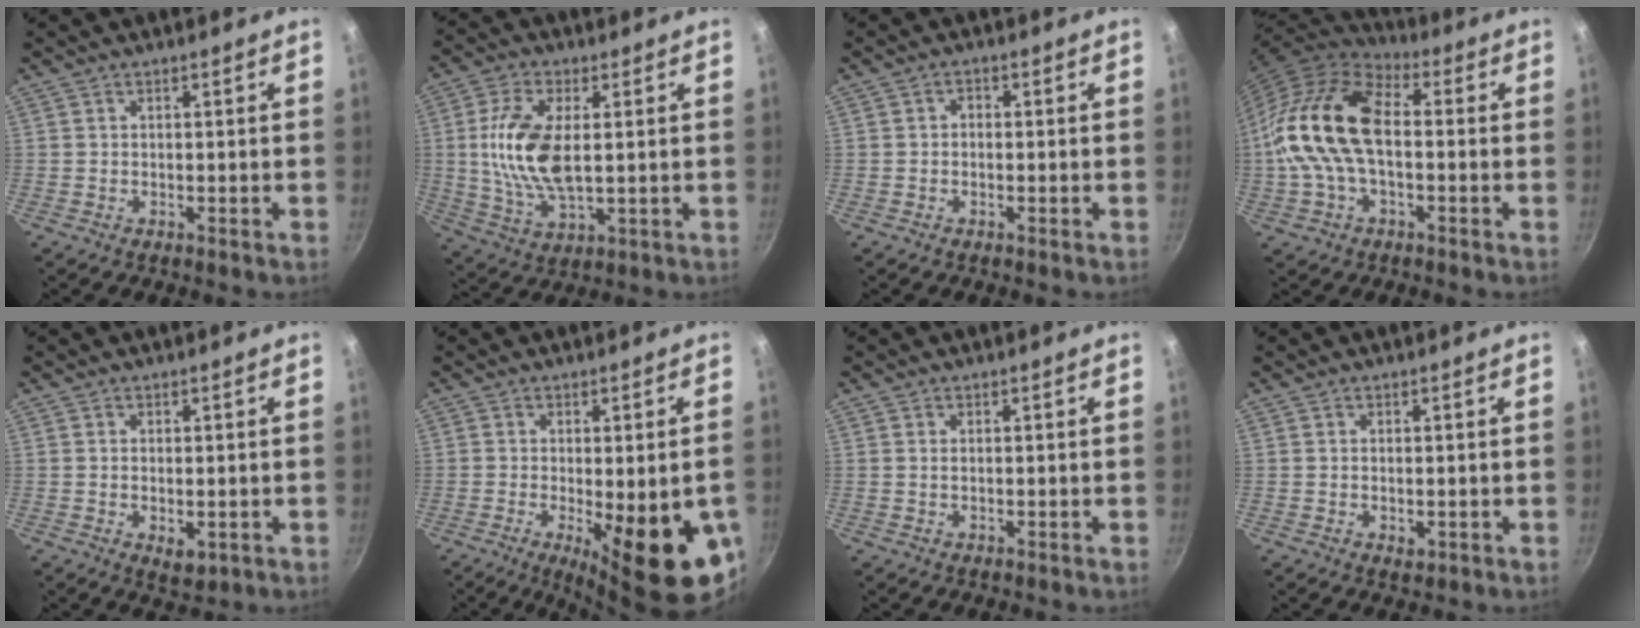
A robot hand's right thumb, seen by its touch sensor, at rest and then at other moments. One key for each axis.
{"total": 13.2, "fx": 1.5, "fy": 6.6, "fz": 11.4, "tx": -0.221, "ty": -0.002, "tz": 0.030}
{"total": 1.4, "fx": -0.2, "fy": 1.1, "fz": 0.7, "tx": -0.012, "ty": 0.007, "tz": -0.006}
{"total": 17.6, "fx": -0.5, "fy": 10.1, "fz": 14.4, "tx": -0.267, "ty": 0.032, "tz": -0.026}
{"total": 3.7, "fx": -0.7, "fy": 2.1, "fz": 3.0, "tx": -0.046, "ty": -0.013, "tz": -0.008}
{"total": 17.8, "fx": -5.0, "fy": 5.4, "fz": 16.2, "tx": -0.190, "ty": -0.014, "tz": -0.053}
{"total": 0.8, "fx": 0.2, "fy": 0.5, "fz": 0.6, "tx": -0.011, "ty": 0.001, "tz": 0.002}
{"total": 1.6, "fx": -0.2, "fy": 0.9, "fz": 1.2, "tx": -0.018, "ty": -0.003, "tz": -0.002}